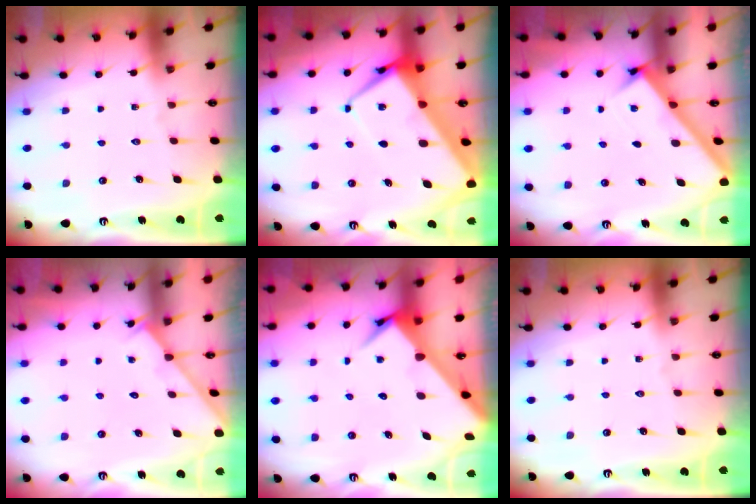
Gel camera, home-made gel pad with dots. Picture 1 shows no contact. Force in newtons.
{"total": 11.3, "press": 11.2, "slide": 1.0}
{"total": 2.6, "press": 2.6, "slide": 0.3}
{"total": 2.0, "press": 2.0, "slide": 0.2}
{"total": 4.5, "press": 4.5, "slide": 0.3}
{"total": 0.0}